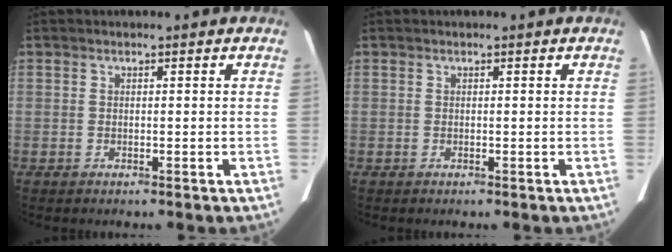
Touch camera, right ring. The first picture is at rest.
{"total": 0.0}